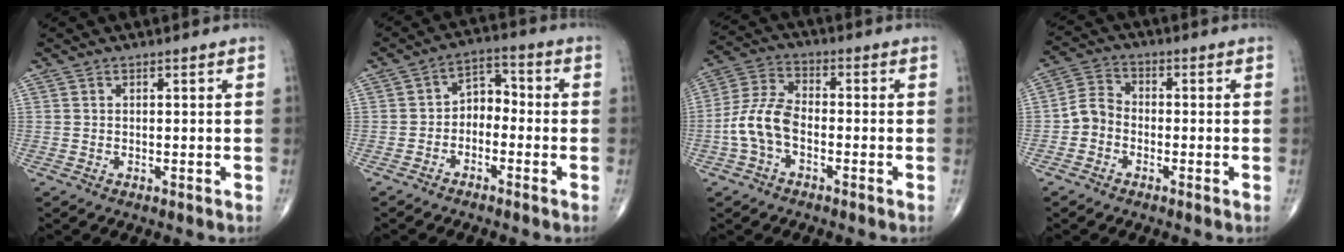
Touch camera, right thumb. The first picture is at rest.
{"total": 5.4, "force": [-1.9, 3.9, 3.3], "torque": [-0.031, 0.037, -0.048]}
{"total": 8.8, "force": [-2.5, 5.0, 6.8], "torque": [-0.143, 0.029, -0.058]}
{"total": 4.8, "force": [-1.7, 4.0, 2.2], "torque": [-0.028, 0.021, -0.045]}